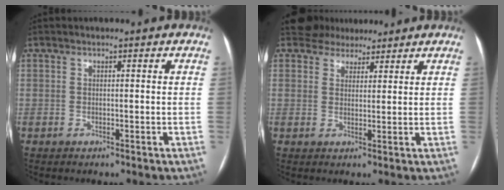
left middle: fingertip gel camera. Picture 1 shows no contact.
{"total": 4.7, "force": [4.1, 2.3, 0.1], "torque": [0.000, 0.015, 0.060]}